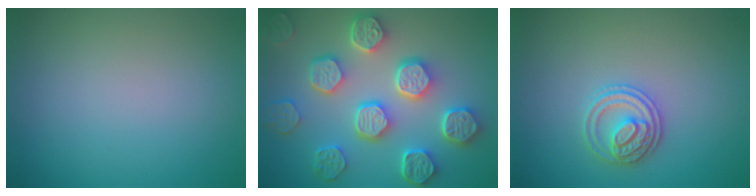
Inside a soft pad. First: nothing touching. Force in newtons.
{"total": 8.2, "press": 6.6, "slide": 4.9}
{"total": 2.7, "press": 2.7, "slide": 0.6}